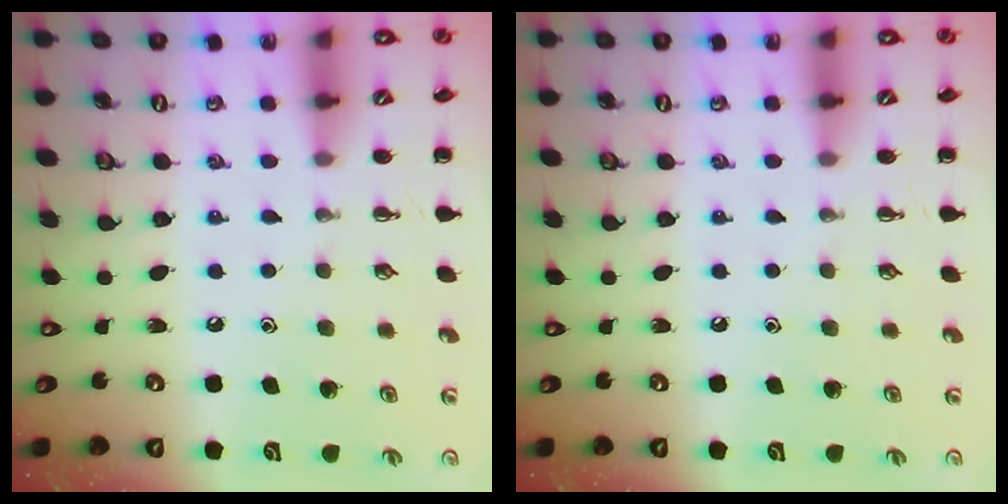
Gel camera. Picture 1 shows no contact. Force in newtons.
{"total": 0.0}